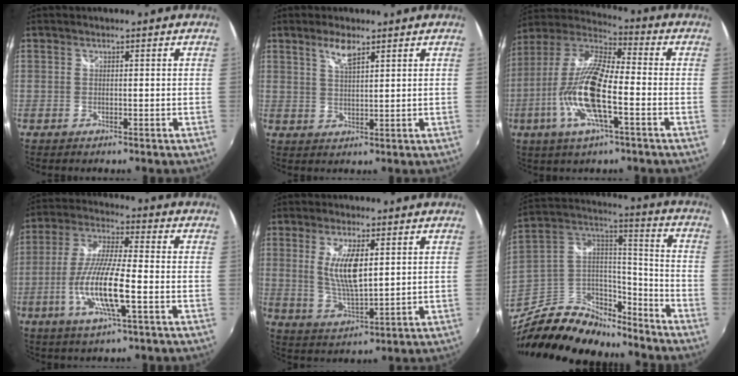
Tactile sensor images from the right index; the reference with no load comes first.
{"total": 3.9, "force": [2.6, 1.0, 2.8], "torque": [-0.050, 0.003, 0.051]}
{"total": 16.9, "force": [-5.0, 4.4, 15.5], "torque": [-0.315, -0.009, -0.107]}
{"total": 13.4, "force": [-4.0, 1.9, 12.6], "torque": [-0.256, -0.010, -0.076]}
{"total": 8.8, "force": [2.1, 2.7, 8.2], "torque": [-0.156, -0.009, 0.047]}
{"total": 24.3, "force": [-18.5, 11.2, 11.0], "torque": [-0.244, 0.036, -0.297]}